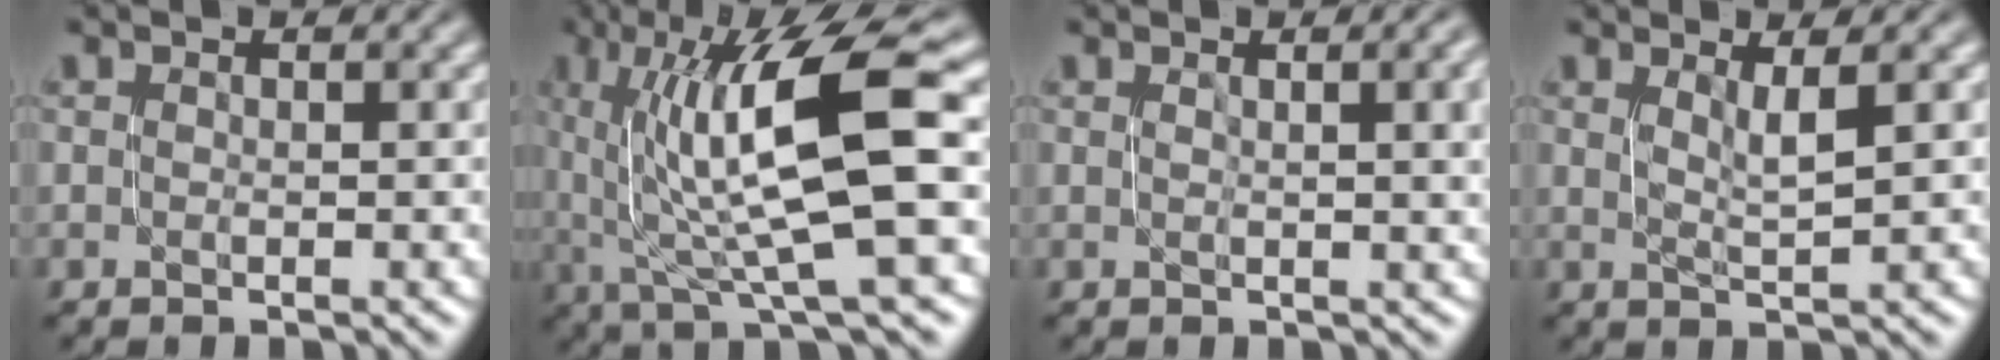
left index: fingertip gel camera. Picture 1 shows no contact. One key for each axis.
{"total": 10.7, "fx": 1.6, "fy": 2.5, "fz": 10.3, "tx": -0.162, "ty": 0.003, "tz": 0.033}
{"total": 5.4, "fx": 0.9, "fy": 2.2, "fz": 4.8, "tx": -0.027, "ty": 0.007, "tz": 0.009}
{"total": 2.0, "fx": 0.8, "fy": 0.3, "fz": 1.8, "tx": -0.028, "ty": -0.004, "tz": 0.016}